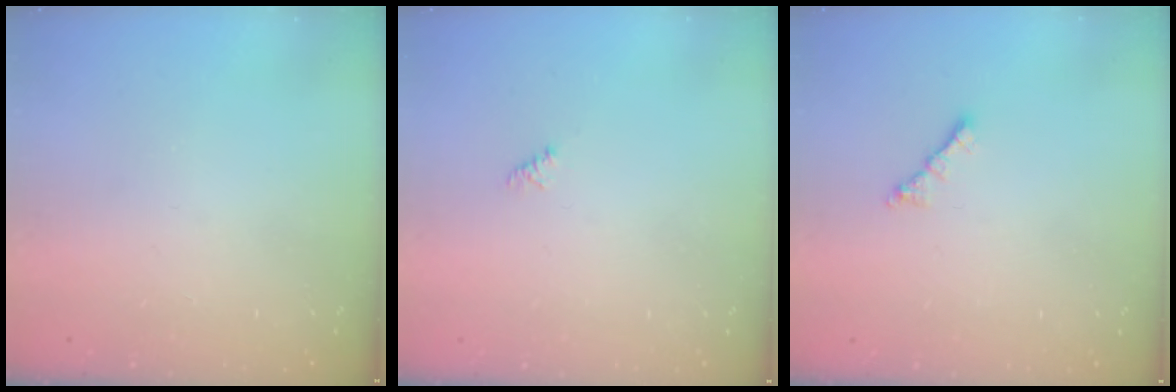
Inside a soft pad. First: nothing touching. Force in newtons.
{"total": 1.1, "press": 1.1, "slide": 0.3}
{"total": 1.8, "press": 1.8, "slide": 0.5}